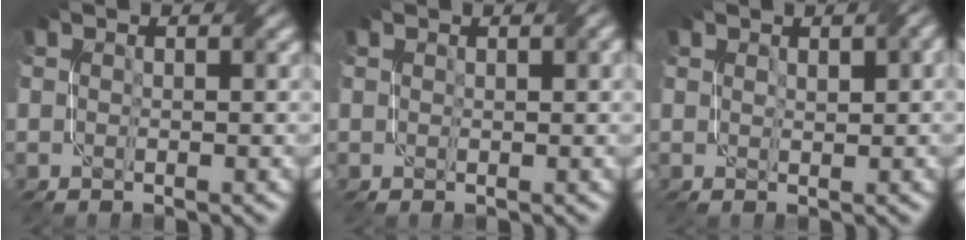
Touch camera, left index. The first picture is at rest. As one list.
[{"total": 1.0, "force": [0.5, 0.2, 0.8], "torque": [-0.009, 0.001, 0.010]}, {"total": 1.9, "force": [0.9, 0.5, 1.6], "torque": [-0.023, -0.001, 0.019]}]